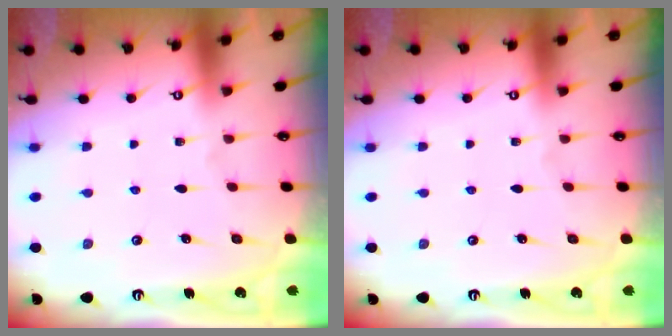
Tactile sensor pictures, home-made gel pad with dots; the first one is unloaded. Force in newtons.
{"total": 0.0}